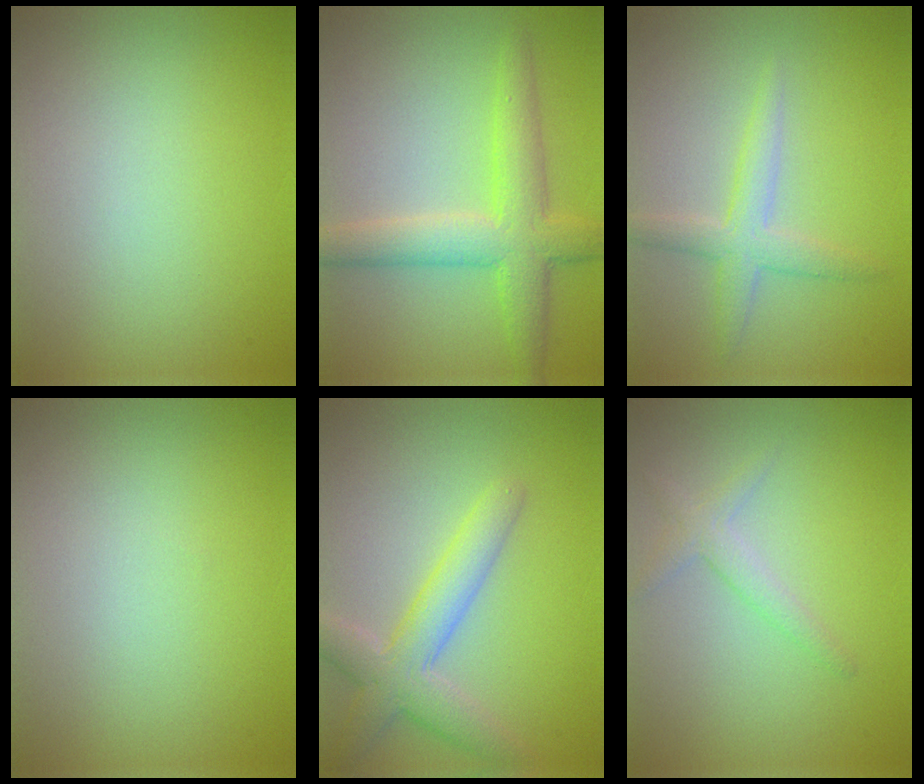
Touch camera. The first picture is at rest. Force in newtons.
{"total": 5.3, "press": 5.3, "slide": 0.2}
{"total": 2.8, "press": 2.8, "slide": 0.1}
{"total": 0.0}
{"total": 4.6, "press": 4.6, "slide": 0.4}
{"total": 1.8, "press": 1.8, "slide": 0.1}